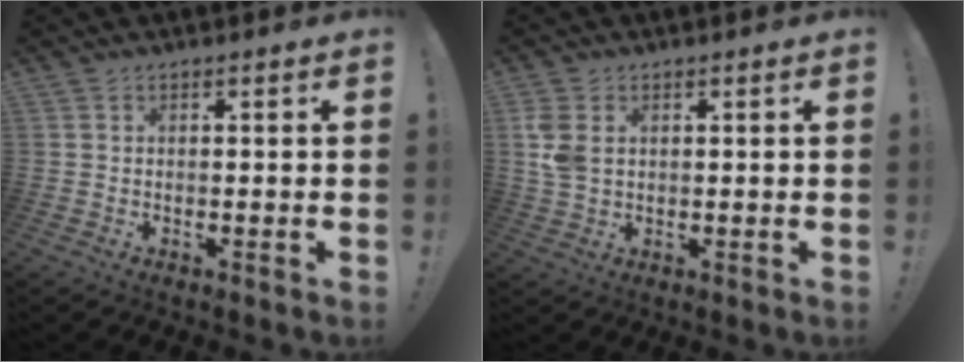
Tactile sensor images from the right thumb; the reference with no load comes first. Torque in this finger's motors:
{"motor_torque": [0.96, 0.99, 0.75, -0.16, -0.01]}